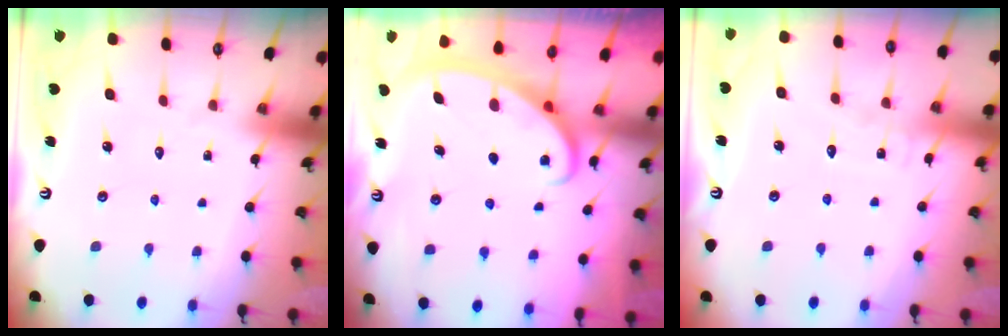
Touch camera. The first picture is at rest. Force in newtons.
{"total": 2.6, "press": 2.6, "slide": 0.4}
{"total": 5.4, "press": 5.4, "slide": 0.5}